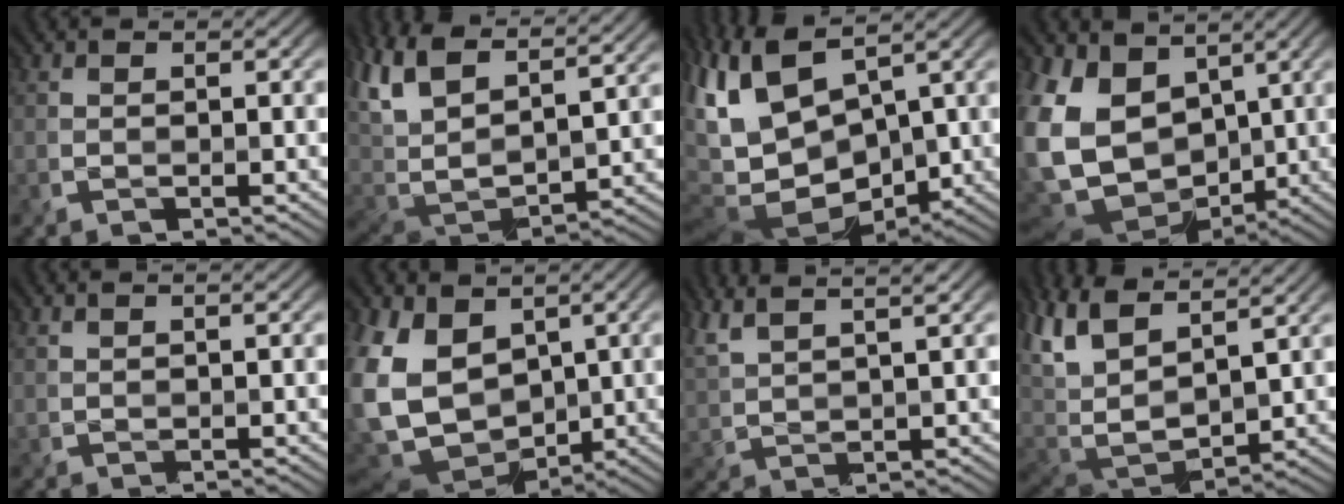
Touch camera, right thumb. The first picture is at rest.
{"total": 14.2, "force": [6.8, 6.7, 10.6], "torque": [-0.266, 0.019, 0.123]}
{"total": 14.8, "force": [1.6, 8.4, 12.0], "torque": [-0.274, -0.014, 0.058]}
{"total": 14.8, "force": [1.3, 11.3, 9.5], "torque": [-0.253, -0.022, 0.059]}
{"total": 2.0, "force": [1.8, 0.2, 0.8], "torque": [-0.013, 0.000, 0.027]}
{"total": 13.4, "force": [1.9, 10.0, 8.8], "torque": [-0.233, -0.022, 0.065]}
{"total": 8.3, "force": [6.5, 1.7, 5.0], "torque": [-0.112, 0.020, 0.112]}
{"total": 13.7, "force": [5.4, 6.9, 10.5], "torque": [-0.265, 0.005, 0.102]}